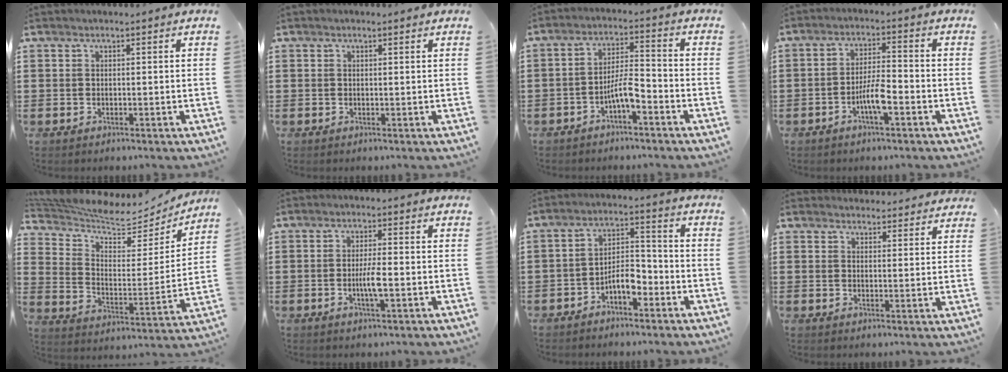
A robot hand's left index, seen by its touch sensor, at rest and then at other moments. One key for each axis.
{"total": 0.5, "fx": 0.3, "fy": 0.1, "fz": 0.4, "tx": -0.008, "ty": 0.000, "tz": 0.006}
{"total": 5.5, "fx": -3.1, "fy": 1.3, "fz": 4.3, "tx": -0.089, "ty": 0.009, "tz": -0.062}
{"total": 5.1, "fx": -2.4, "fy": 1.1, "fz": 4.4, "tx": -0.088, "ty": 0.003, "tz": -0.048}
{"total": 5.7, "fx": 5.4, "fy": 1.2, "fz": 1.5, "tx": -0.061, "ty": -0.046, "tz": 0.087}
{"total": 3.6, "fx": -0.9, "fy": 0.6, "fz": 3.5, "tx": -0.069, "ty": -0.002, "tz": -0.019}
{"total": 5.4, "fx": -3.3, "fy": 2.1, "fz": 3.7, "tx": -0.069, "ty": 0.012, "tz": -0.064}
{"total": 2.9, "fx": 2.9, "fy": 0.5, "fz": -0.1, "tx": 0.001, "ty": -0.013, "tz": 0.053}